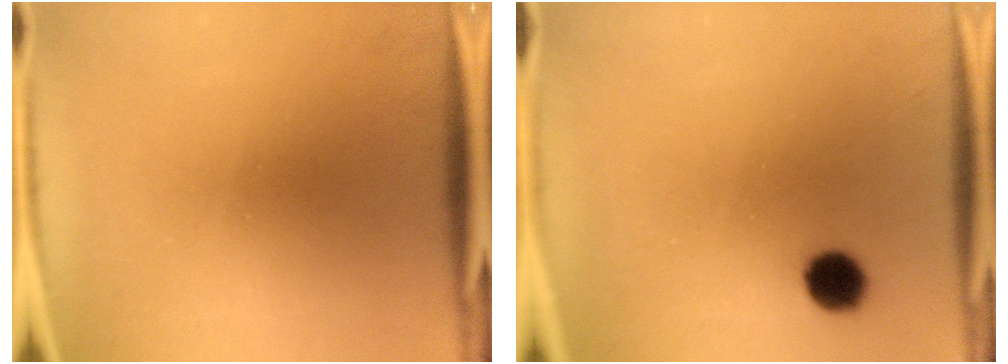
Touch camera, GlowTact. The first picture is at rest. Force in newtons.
{"total": 5.1}